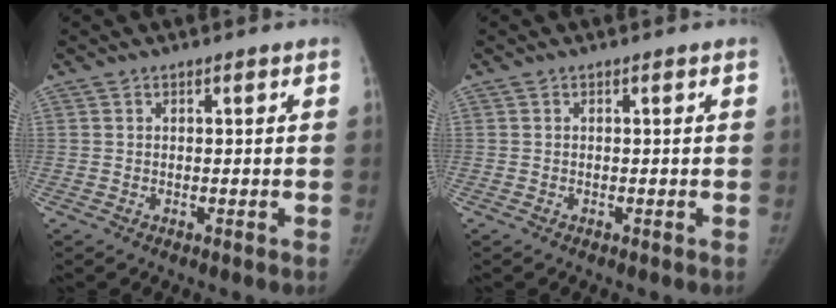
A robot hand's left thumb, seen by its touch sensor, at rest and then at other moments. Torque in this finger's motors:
{"motor_torque": [-0.03, -0.03, 0.09, -0.08, 0.00]}